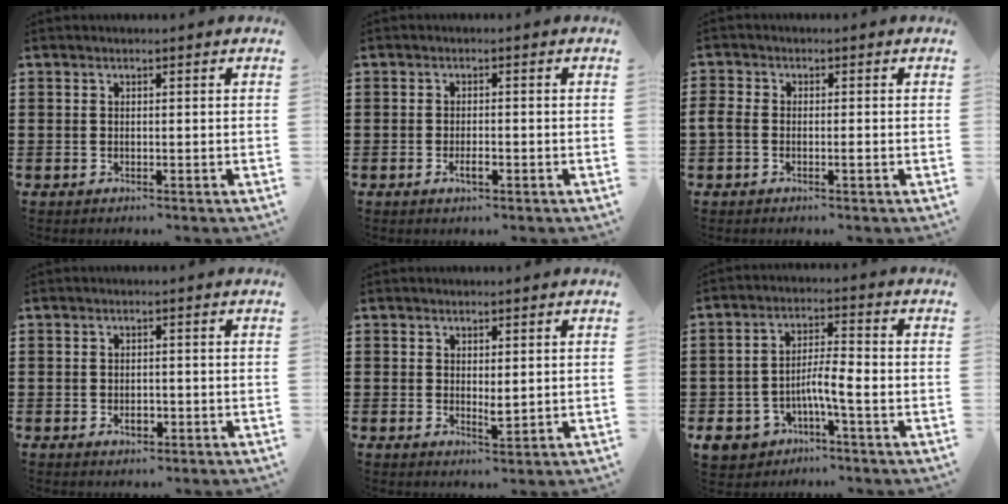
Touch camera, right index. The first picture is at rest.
{"total": 2.1, "force": [-0.9, 0.7, 1.7], "torque": [-0.031, 0.001, -0.017]}
{"total": 1.8, "force": [-0.8, 0.9, 1.4], "torque": [-0.036, -0.002, -0.017]}
{"total": 1.9, "force": [-0.7, 1.1, 1.4], "torque": [-0.029, 0.002, -0.013]}
{"total": 1.9, "force": [0.6, 0.9, 1.5], "torque": [-0.020, -0.002, 0.010]}
{"total": 5.9, "force": [-2.6, 2.5, 4.7], "torque": [-0.104, -0.001, -0.054]}